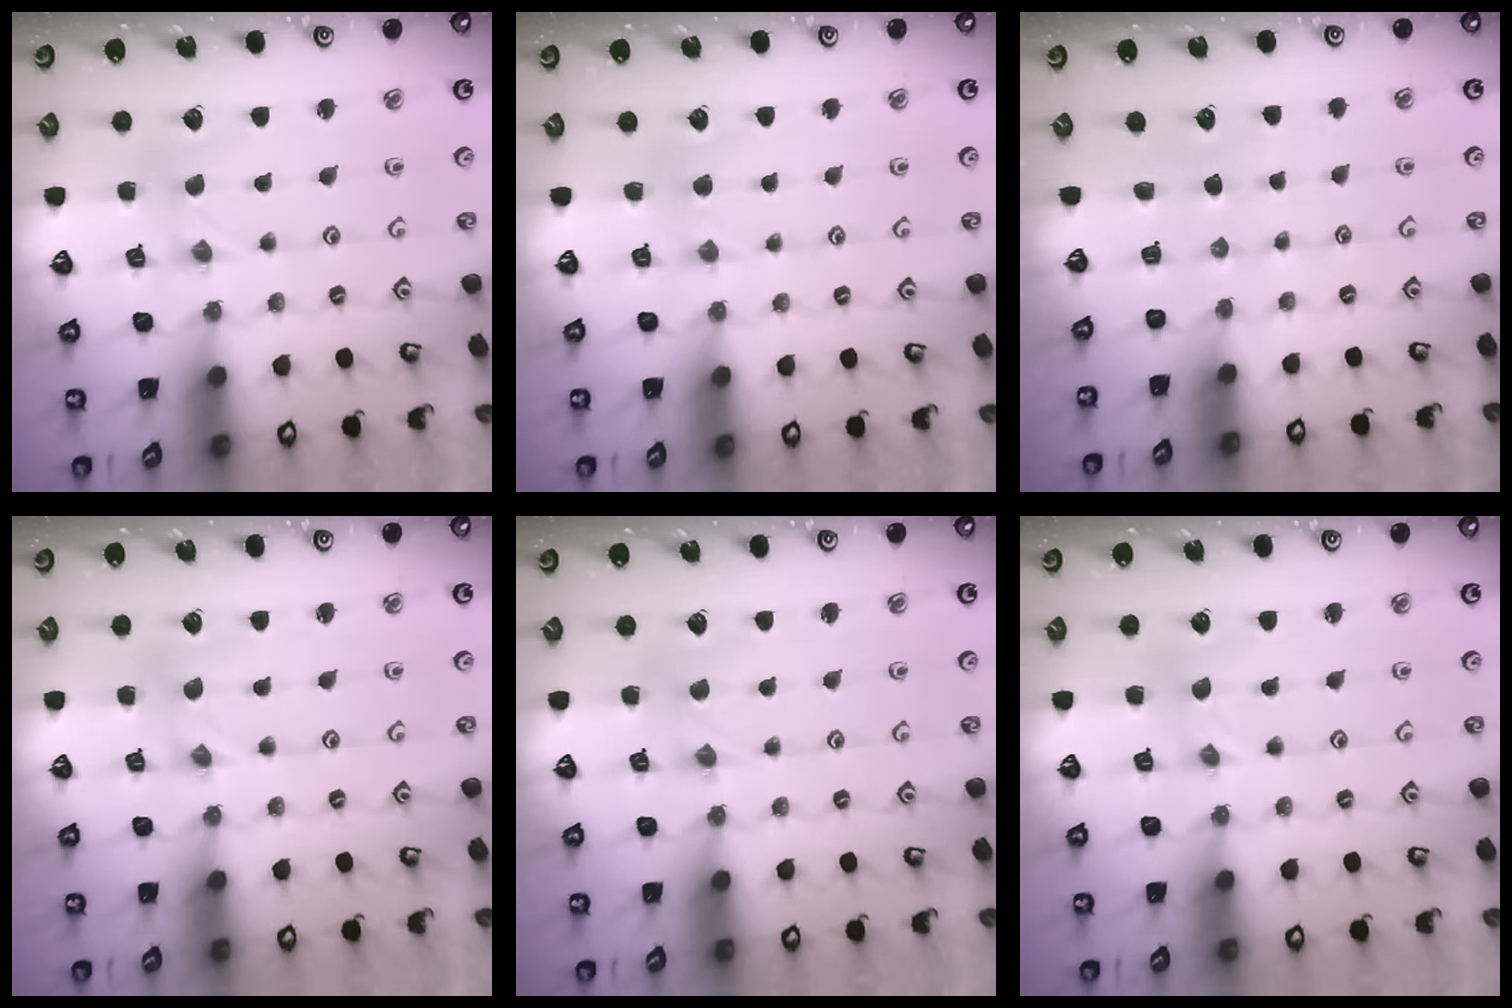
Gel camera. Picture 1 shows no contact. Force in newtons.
{"total": 3.2, "press": 3.1, "slide": 0.6}
{"total": 0.0}
{"total": 0.0}
{"total": 0.0}
{"total": 0.0}